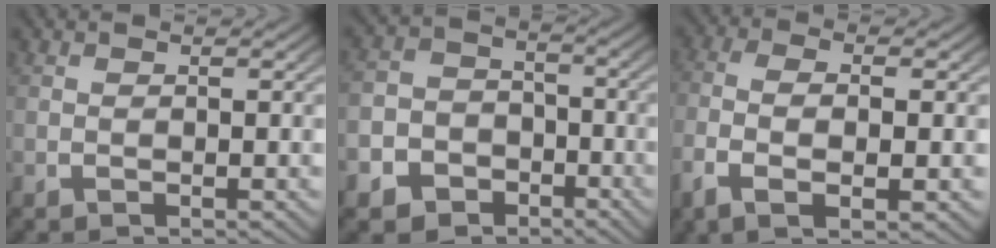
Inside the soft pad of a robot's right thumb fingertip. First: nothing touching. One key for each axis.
{"total": 11.0, "fx": -5.4, "fy": 9.2, "fz": 2.7, "tx": -0.034, "ty": -0.035, "tz": -0.095}
{"total": 5.3, "fx": -0.9, "fy": 2.4, "fz": 4.6, "tx": -0.111, "ty": -0.011, "tz": -0.010}